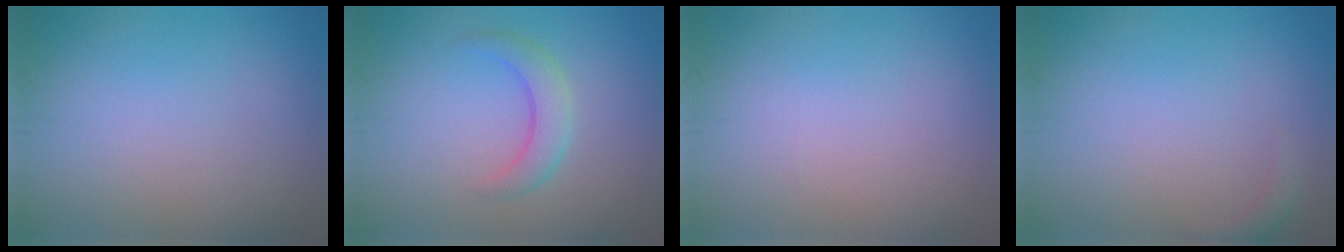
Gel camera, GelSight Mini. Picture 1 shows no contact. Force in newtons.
{"total": 2.7, "press": 2.7, "slide": 0.2}
{"total": 0.0}
{"total": 1.0, "press": 1.0, "slide": 0.2}